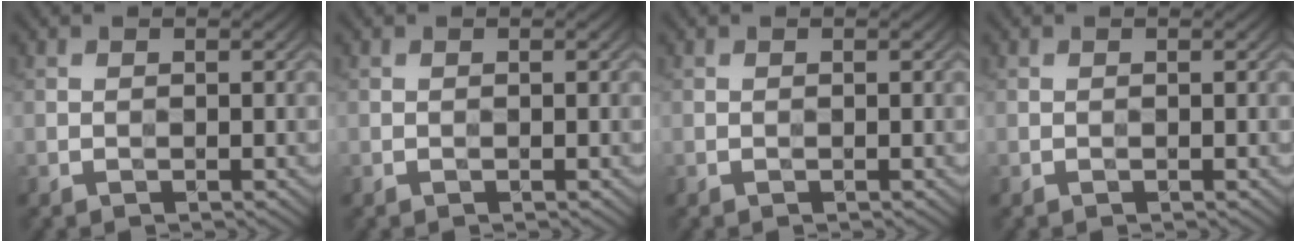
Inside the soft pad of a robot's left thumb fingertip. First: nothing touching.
{"total": 0.0}
{"total": 0.0}
{"total": 0.0}